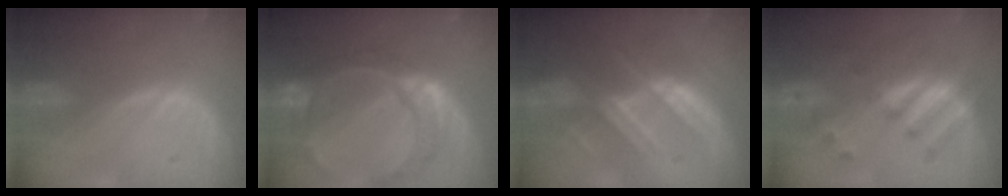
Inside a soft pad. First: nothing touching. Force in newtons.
{"total": 11.0, "press": 9.3, "slide": 5.9}
{"total": 7.7, "press": 7.2, "slide": 2.8}
{"total": 7.9, "press": 7.1, "slide": 3.5}